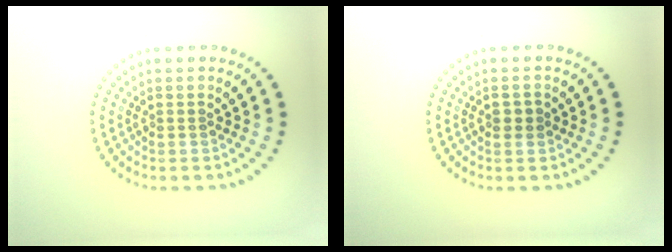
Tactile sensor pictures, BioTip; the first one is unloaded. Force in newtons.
{"total": 1.3, "press": 1.3, "slide": 0.3}